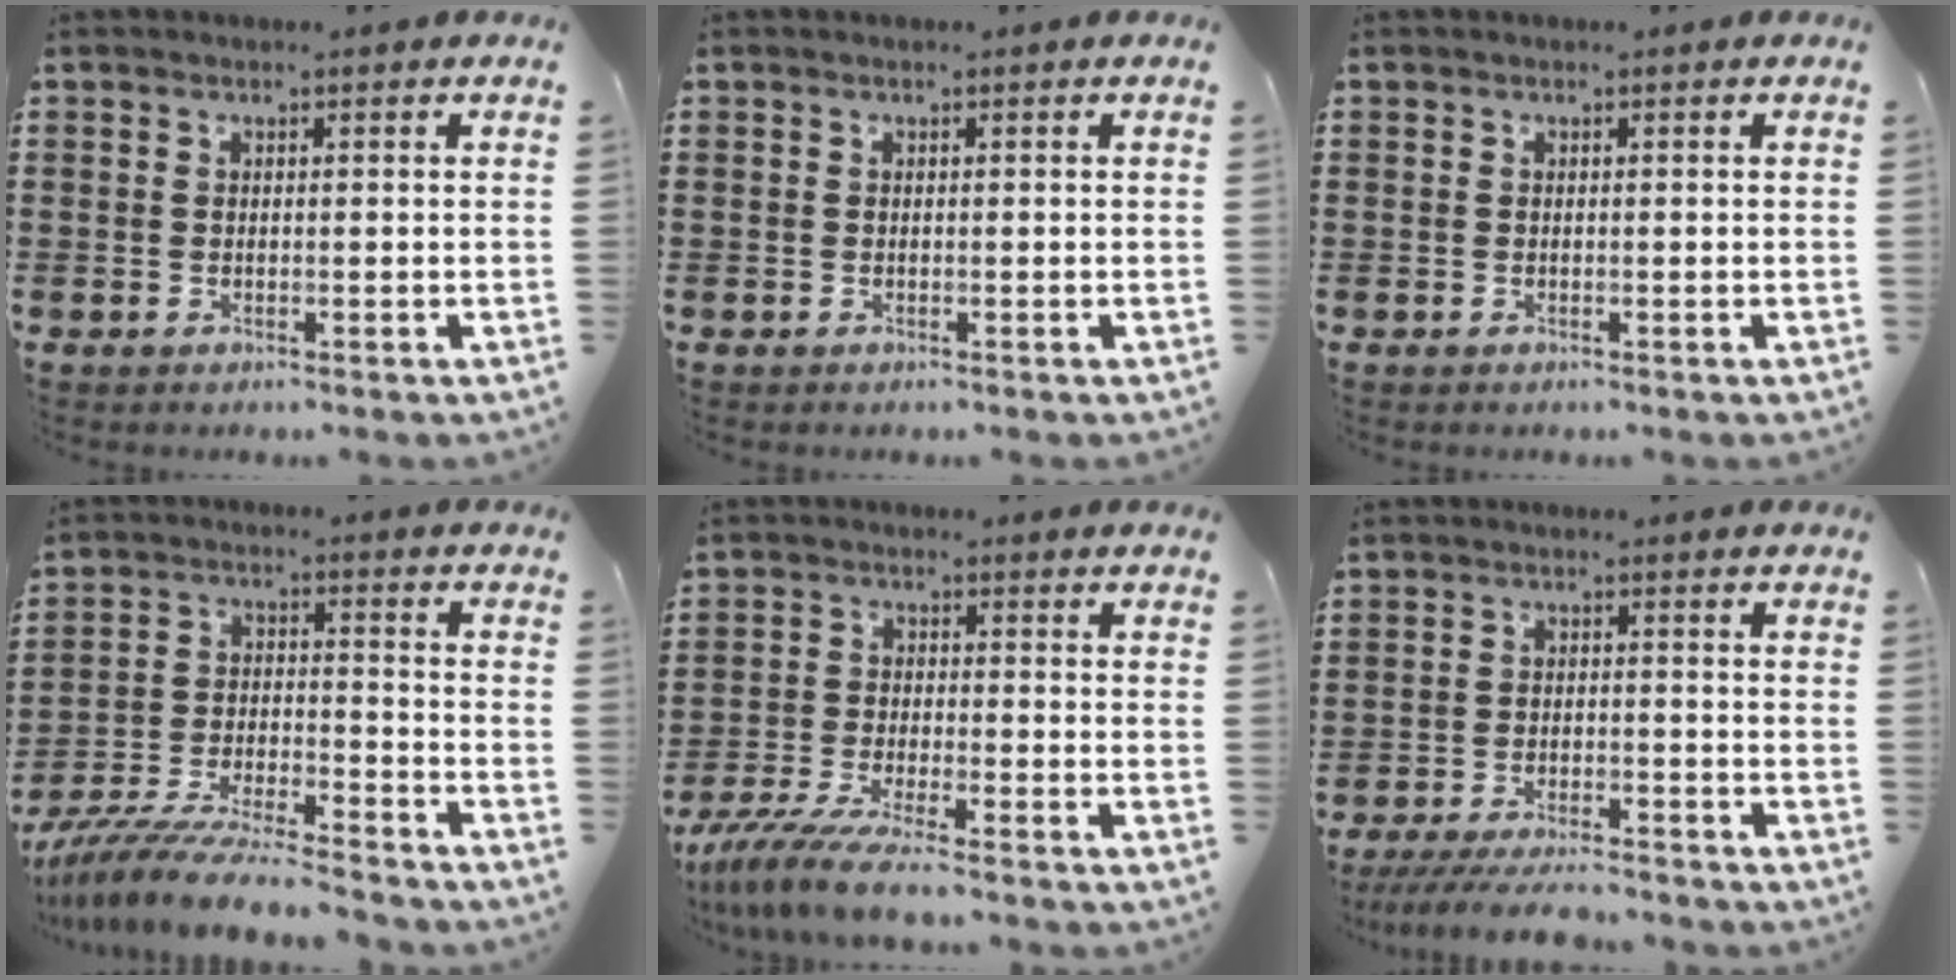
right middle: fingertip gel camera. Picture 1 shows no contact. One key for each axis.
{"total": 0.0}
{"total": 0.0}
{"total": 9.3, "fx": -8.9, "fy": 0.5, "fz": 2.8, "tx": -0.054, "ty": 0.010, "tz": -0.175}
{"total": 7.0, "fx": -6.2, "fy": 0.0, "fz": 3.2, "tx": -0.080, "ty": -0.016, "tz": -0.124}
{"total": 5.1, "fx": -4.8, "fy": 0.5, "fz": 1.7, "tx": -0.040, "ty": -0.007, "tz": -0.096}